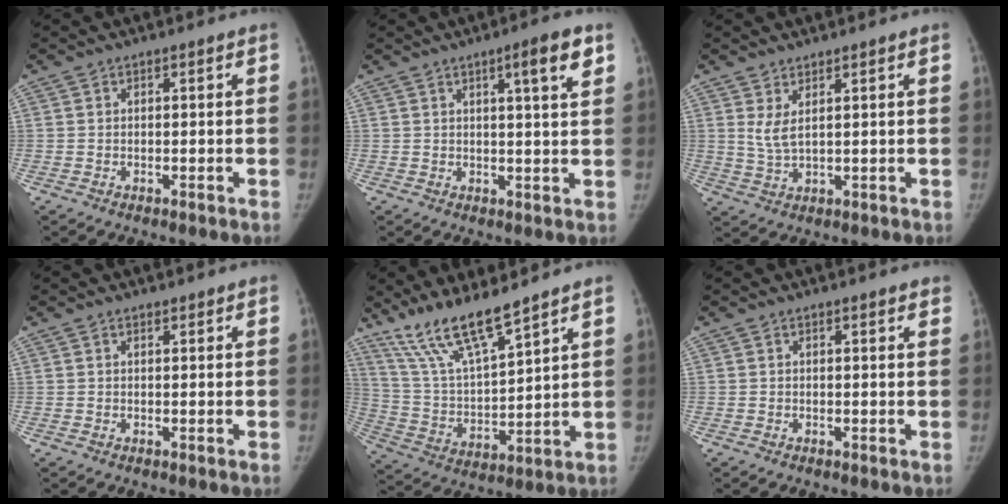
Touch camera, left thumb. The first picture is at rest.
{"total": 6.1, "force": [3.1, 0.6, 5.2], "torque": [-0.067, -0.013, 0.042]}
{"total": 3.6, "force": [1.6, 1.1, 3.0], "torque": [-0.062, -0.012, 0.040]}
{"total": 0.6, "force": [0.5, 0.3, 0.1], "torque": [-0.001, -0.002, 0.008]}
{"total": 13.5, "force": [10.8, 1.9, 7.9], "torque": [-0.139, -0.058, 0.217]}
{"total": 1.3, "force": [1.1, 0.3, 0.7], "torque": [0.001, 0.003, 0.012]}